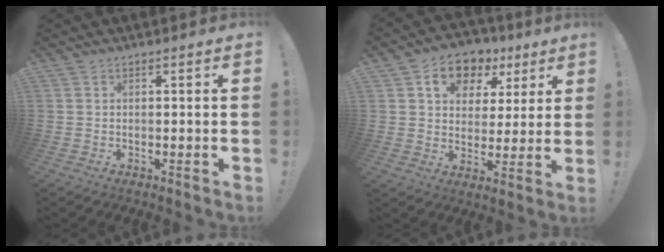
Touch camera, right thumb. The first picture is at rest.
{"total": 11.7, "force": [5.6, 8.8, 5.2], "torque": [-0.084, -0.020, 0.108]}